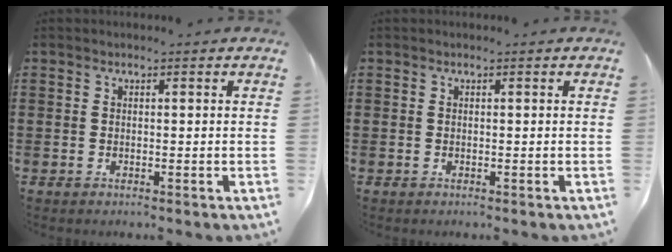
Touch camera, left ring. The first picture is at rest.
{"total": 0.0}